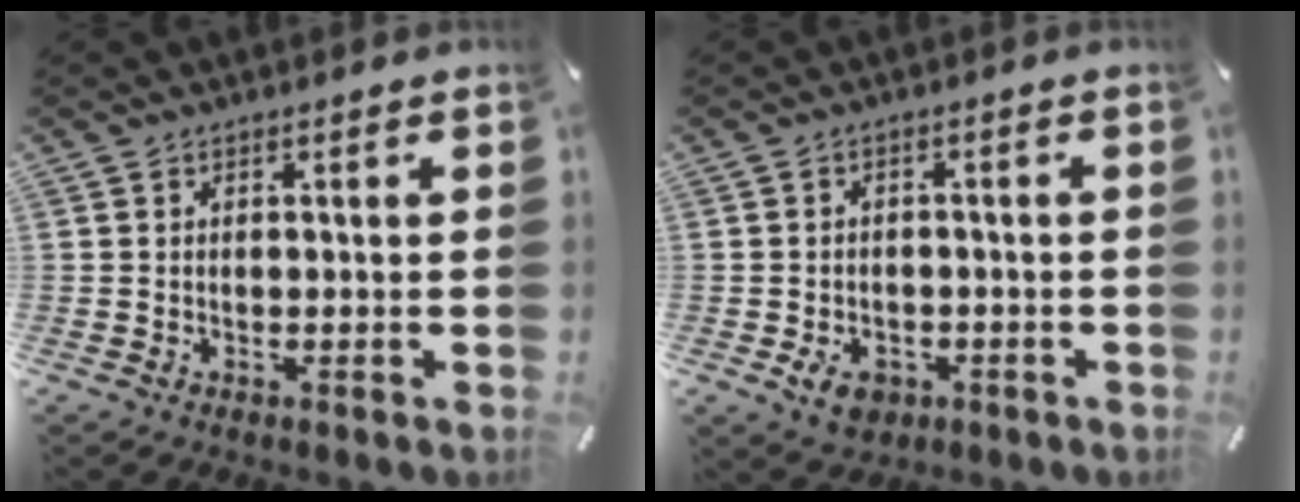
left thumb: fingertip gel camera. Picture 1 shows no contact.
{"total": 5.1, "force": [-2.3, 3.9, 2.5], "torque": [-0.041, 0.007, -0.041]}